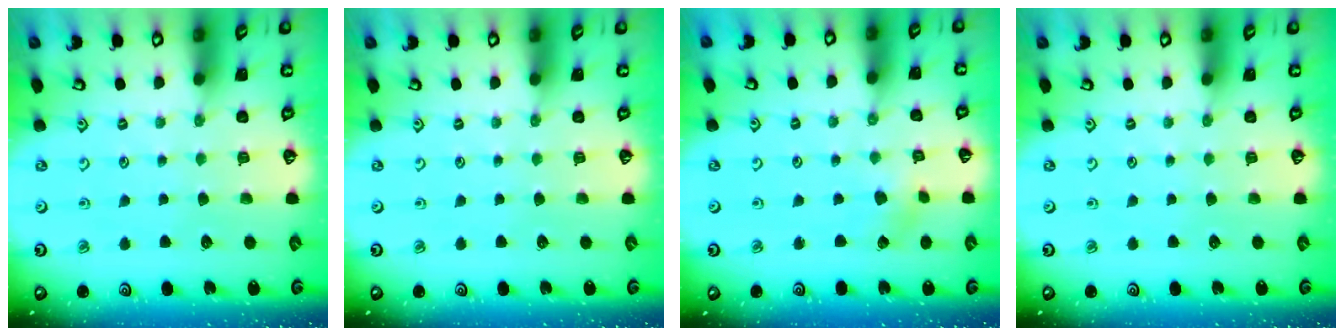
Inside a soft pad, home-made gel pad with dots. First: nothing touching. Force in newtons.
{"total": 0.0}
{"total": 2.7, "press": 2.6, "slide": 0.6}
{"total": 0.0}